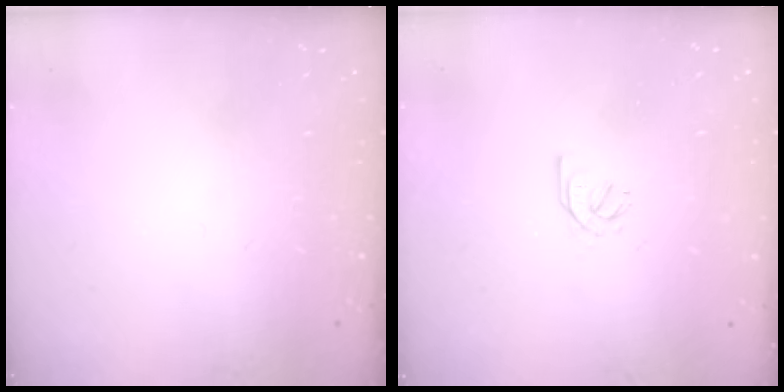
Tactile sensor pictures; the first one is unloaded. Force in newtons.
{"total": 1.7, "press": 1.6, "slide": 0.5}